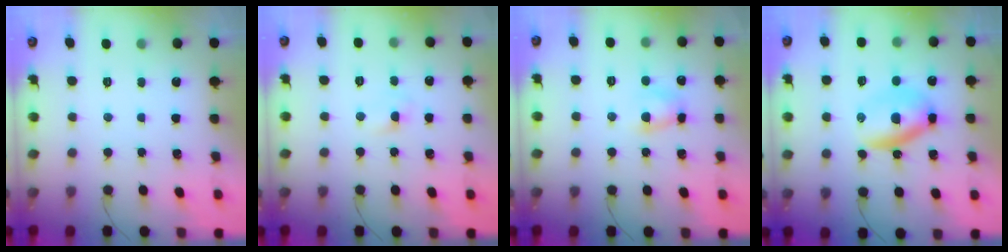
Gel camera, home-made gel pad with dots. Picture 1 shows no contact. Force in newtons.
{"total": 4.5, "press": 4.4, "slide": 1.3}
{"total": 4.8, "press": 4.8, "slide": 0.3}
{"total": 6.3, "press": 6.3, "slide": 1.0}